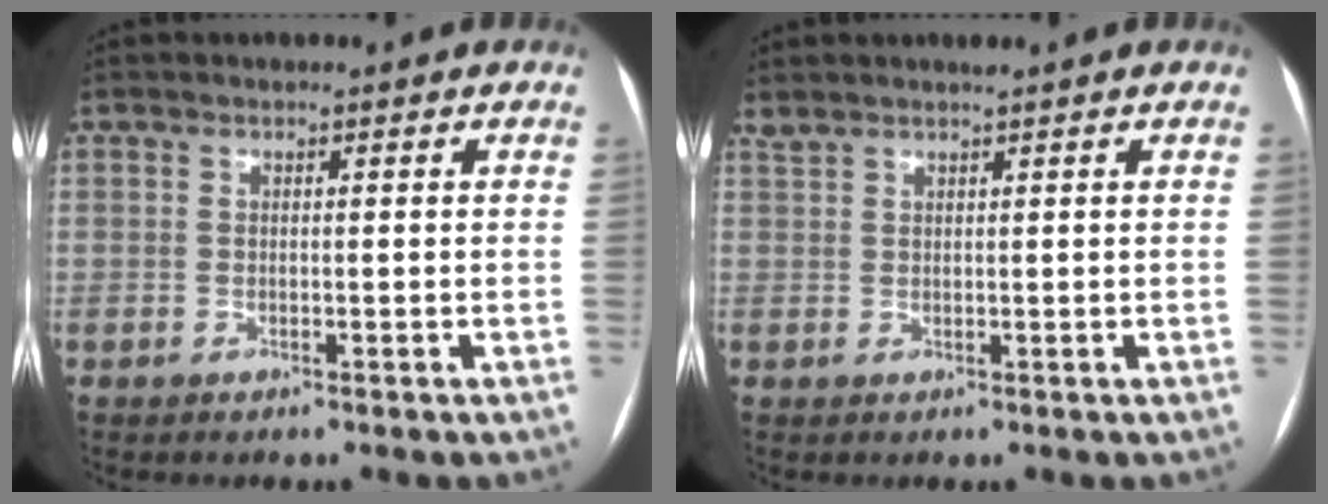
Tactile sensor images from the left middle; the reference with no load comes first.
{"total": 1.5, "force": [1.4, -0.1, 0.6], "torque": [-0.013, 0.011, 0.032]}